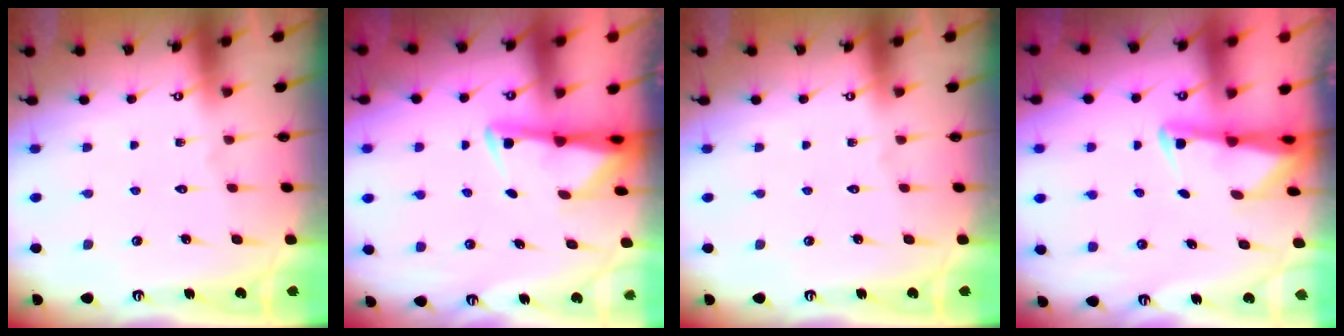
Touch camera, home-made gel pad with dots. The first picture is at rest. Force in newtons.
{"total": 3.0, "press": 3.0, "slide": 0.6}
{"total": 0.0}
{"total": 2.4, "press": 2.3, "slide": 0.5}